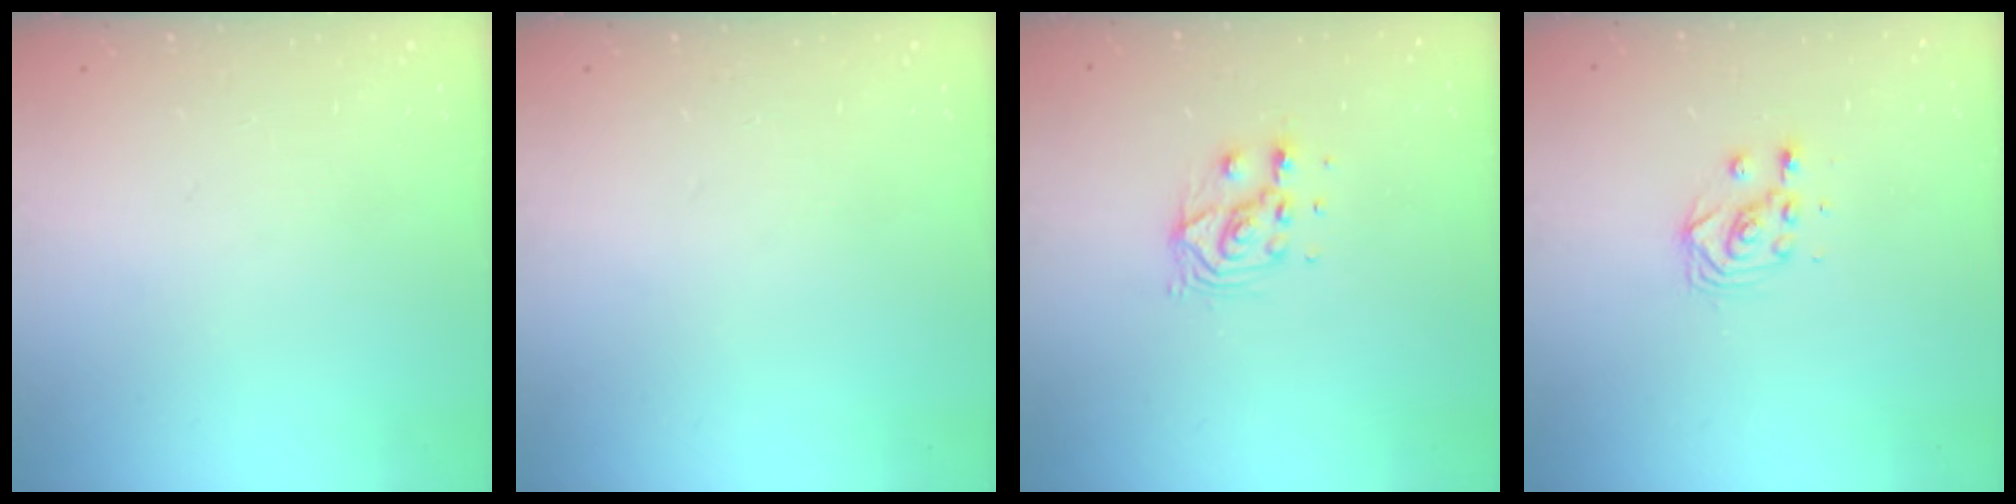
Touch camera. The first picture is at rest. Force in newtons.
{"total": 0.0}
{"total": 6.8, "press": 6.8, "slide": 0.5}
{"total": 4.6, "press": 4.5, "slide": 0.2}